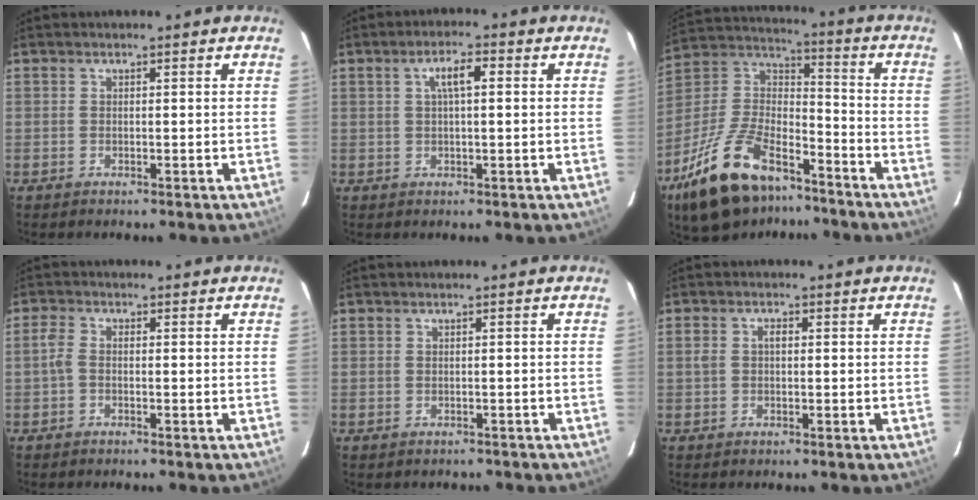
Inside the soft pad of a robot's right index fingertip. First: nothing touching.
{"total": 4.2, "force": [1.0, 1.0, 4.0], "torque": [-0.073, 0.011, 0.019]}
{"total": 23.0, "force": [-15.3, 10.4, 13.8], "torque": [-0.285, 0.001, -0.261]}
{"total": 2.1, "force": [-0.5, 1.1, 1.7], "torque": [-0.039, 0.006, -0.013]}
{"total": 1.1, "force": [-0.8, 0.8, 0.1], "torque": [-0.001, 0.005, -0.003]}
{"total": 2.1, "force": [0.1, 1.3, 1.6], "torque": [-0.031, 0.006, 0.001]}